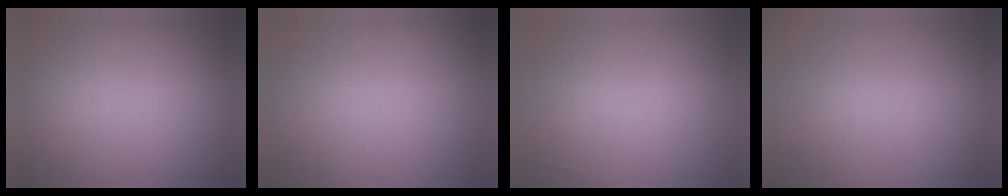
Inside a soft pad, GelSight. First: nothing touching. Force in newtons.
{"total": 5.8}
{"total": 7.0}
{"total": 7.6}